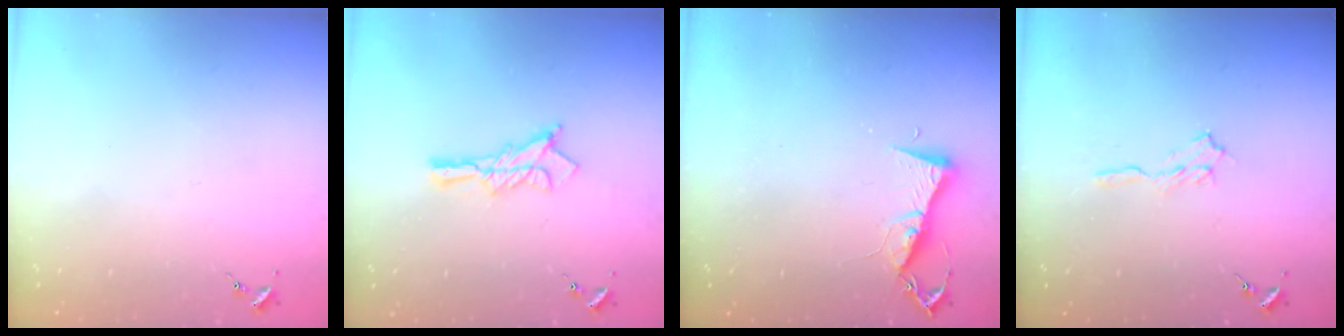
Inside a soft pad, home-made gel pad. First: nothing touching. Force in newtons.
{"total": 10.6, "press": 10.6, "slide": 0.8}
{"total": 7.2, "press": 7.1, "slide": 0.7}
{"total": 5.8, "press": 5.7, "slide": 0.6}